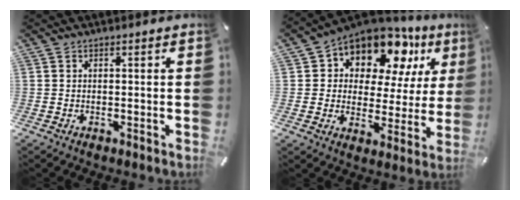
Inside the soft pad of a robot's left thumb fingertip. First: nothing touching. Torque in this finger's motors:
{"motor_torque": [2.43, 2.42, 2.01, -0.76, 0.07]}